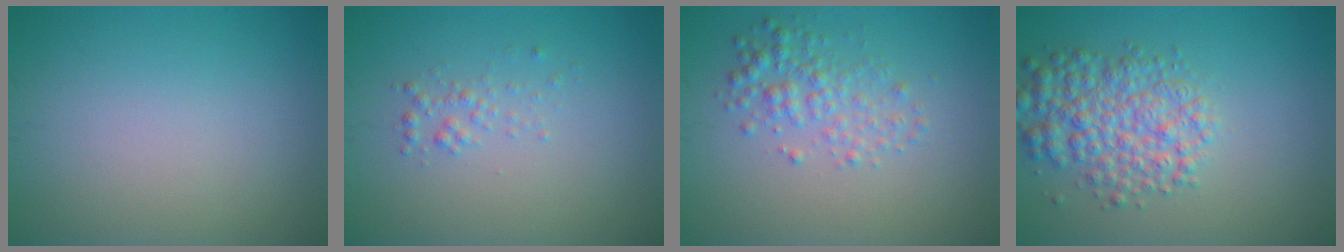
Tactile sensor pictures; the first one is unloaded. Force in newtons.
{"total": 1.1, "press": 1.1, "slide": 0.1}
{"total": 2.6, "press": 2.6, "slide": 0.0}
{"total": 5.2, "press": 5.2, "slide": 0.2}